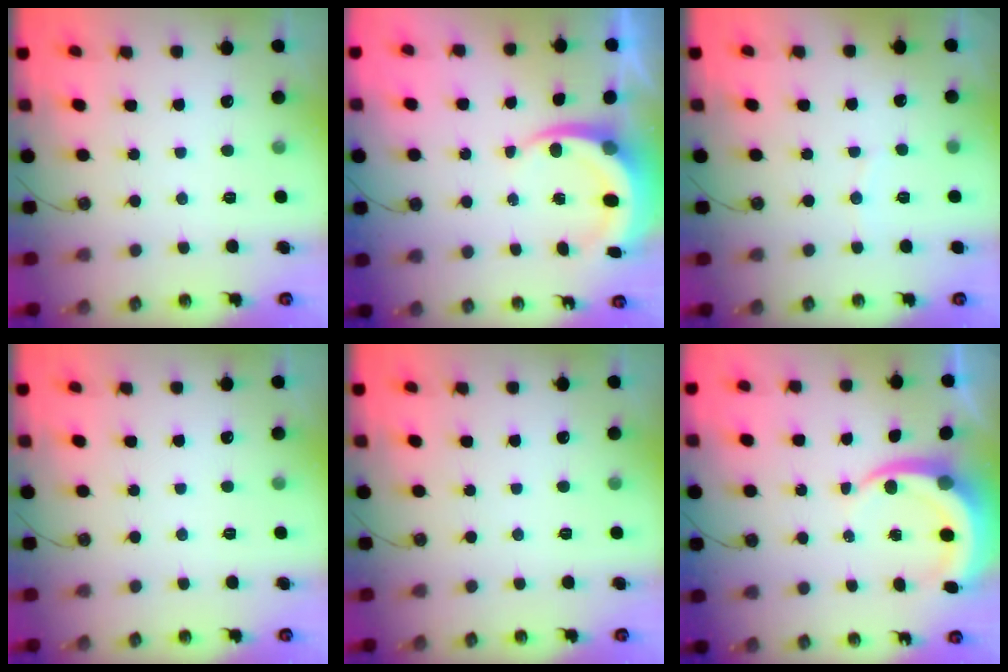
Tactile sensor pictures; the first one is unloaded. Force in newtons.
{"total": 7.5, "press": 7.3, "slide": 2.0}
{"total": 3.0, "press": 2.9, "slide": 0.7}
{"total": 0.0}
{"total": 0.0}
{"total": 6.1, "press": 6.1, "slide": 0.7}